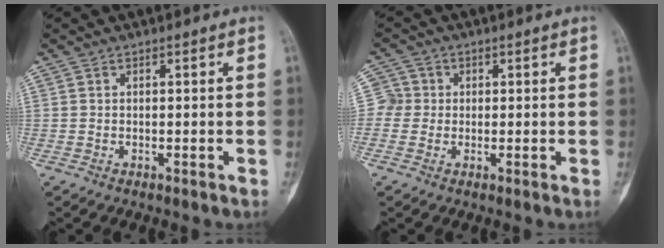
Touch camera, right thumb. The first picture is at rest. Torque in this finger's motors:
{"motor_torque": [-0.25, -0.54, 0.03, 0.21, -0.07]}